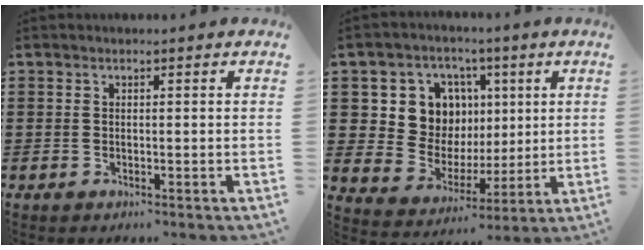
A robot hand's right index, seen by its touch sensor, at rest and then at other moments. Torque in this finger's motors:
{"motor_torque": [1.71, 0.43, 0.31, 0.05]}